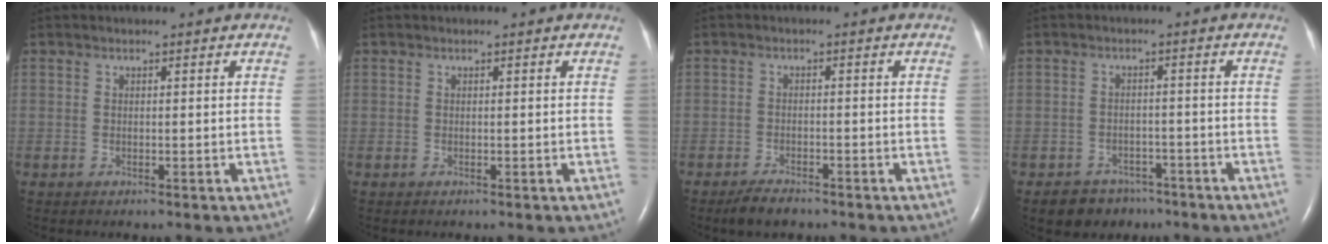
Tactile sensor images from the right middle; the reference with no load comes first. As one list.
[{"total": 0.0}, {"total": 3.1, "force": [-2.5, 1.0, 1.6], "torque": [-0.037, -0.004, -0.041]}, {"total": 5.4, "force": [-4.0, 3.5, 0.8], "torque": [-0.011, 0.007, -0.056]}]